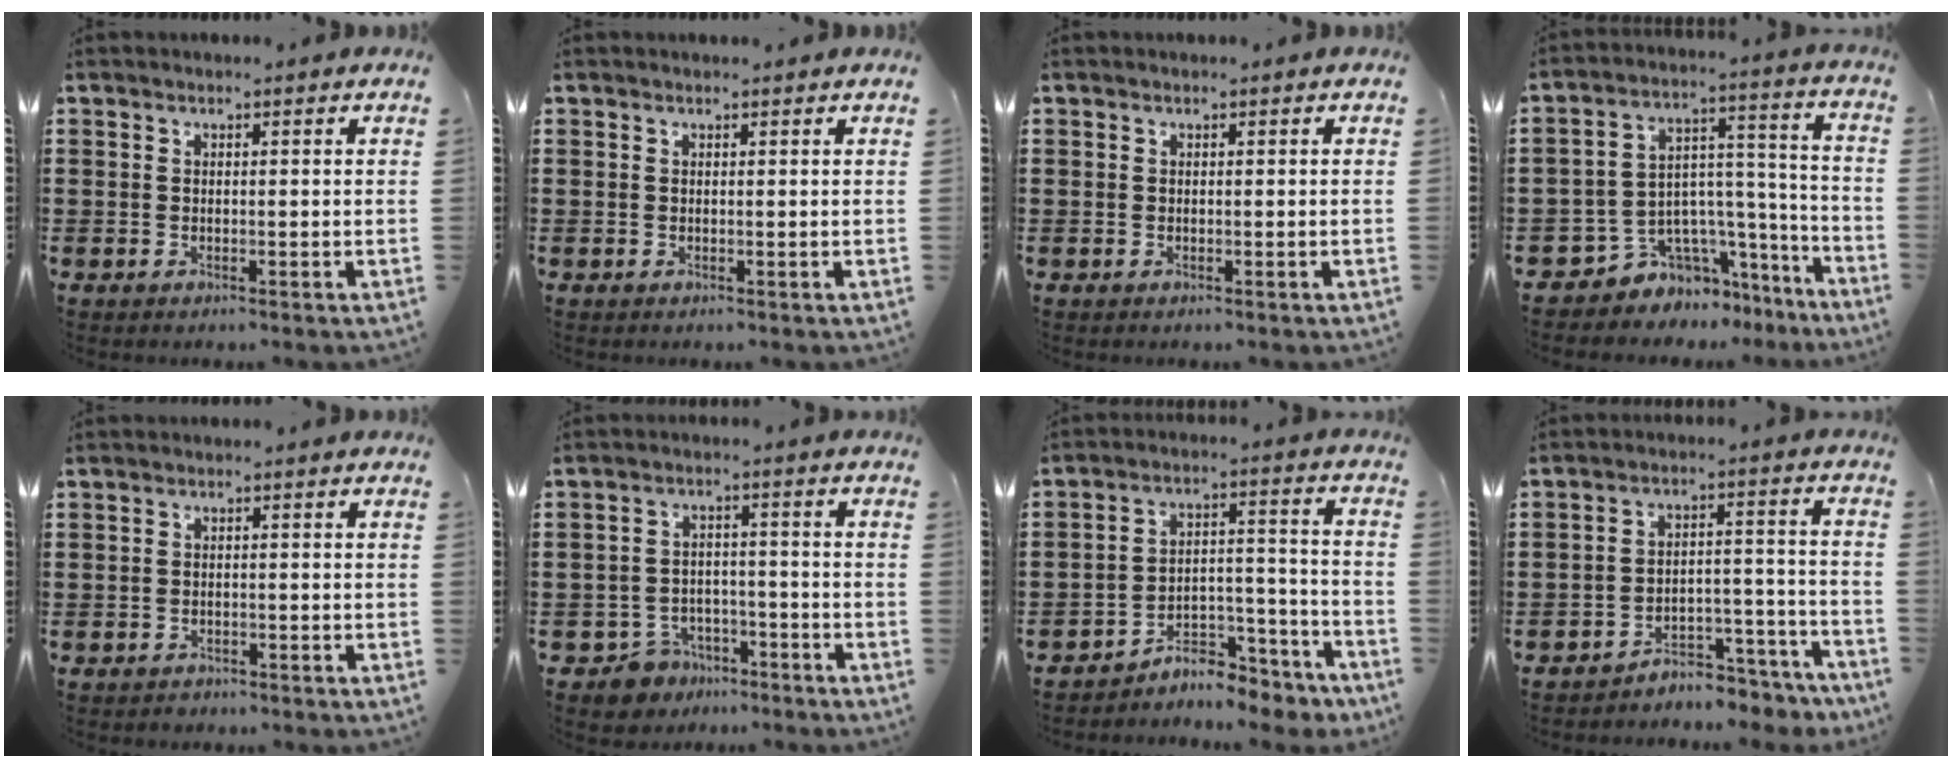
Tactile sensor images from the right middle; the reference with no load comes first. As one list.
[{"total": 0.0}, {"total": 0.0}, {"total": 6.1, "force": [-4.7, 3.8, -0.1], "torque": [-0.019, -0.009, -0.088]}, {"total": 1.1, "force": [-1.0, 0.5, -0.2], "torque": [0.001, 0.002, -0.023]}, {"total": 4.8, "force": [-4.4, 1.9, 0.3], "torque": [-0.028, 0.003, -0.094]}, {"total": 6.4, "force": [-6.0, 1.9, 1.2], "torque": [-0.016, 0.015, -0.117]}, {"total": 4.8, "force": [-4.7, 1.0, 0.7], "torque": [-0.014, 0.009, -0.096]}]